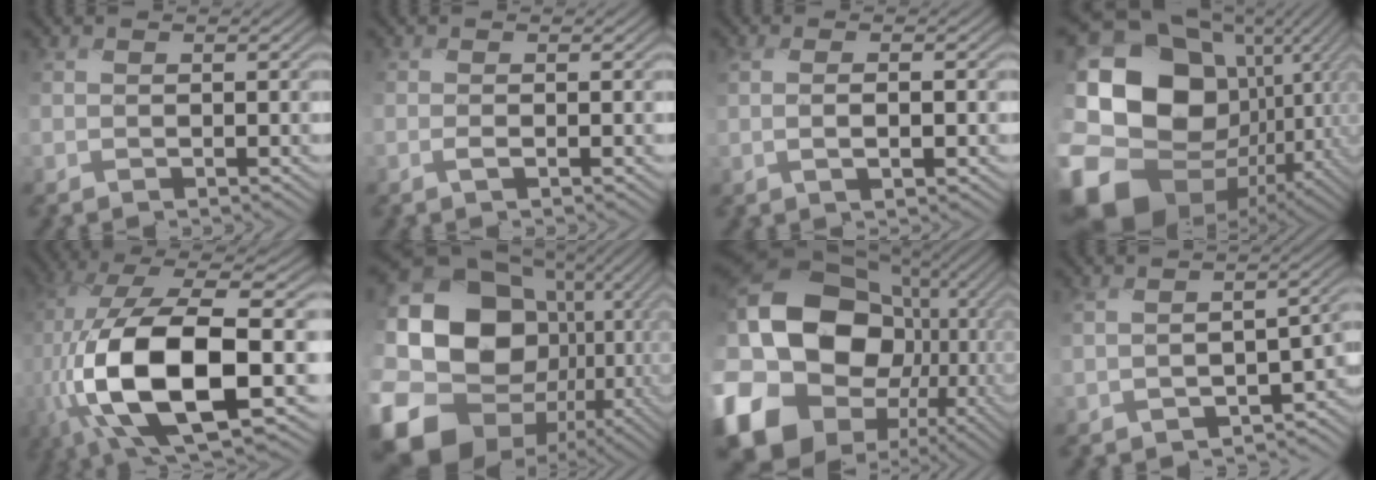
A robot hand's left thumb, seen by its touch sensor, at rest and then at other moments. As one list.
[{"total": 0.5, "force": [-0.3, 0.0, 0.4], "torque": [-0.011, 0.001, -0.008]}, {"total": 2.3, "force": [-0.2, 0.6, 2.2], "torque": [-0.049, -0.002, -0.004]}, {"total": 20.5, "force": [-4.0, 15.8, 12.4], "torque": [-0.306, -0.019, -0.045]}, {"total": 17.5, "force": [-3.4, 7.9, 15.2], "torque": [-0.342, -0.024, -0.046]}, {"total": 22.0, "force": [-2.7, 18.3, 11.9], "torque": [-0.296, -0.036, -0.041]}, {"total": 20.8, "force": [-1.9, 16.9, 12.0], "torque": [-0.306, -0.022, -0.024]}, {"total": 7.1, "force": [-2.5, 3.7, 5.4], "torque": [-0.088, -0.022, -0.032]}]